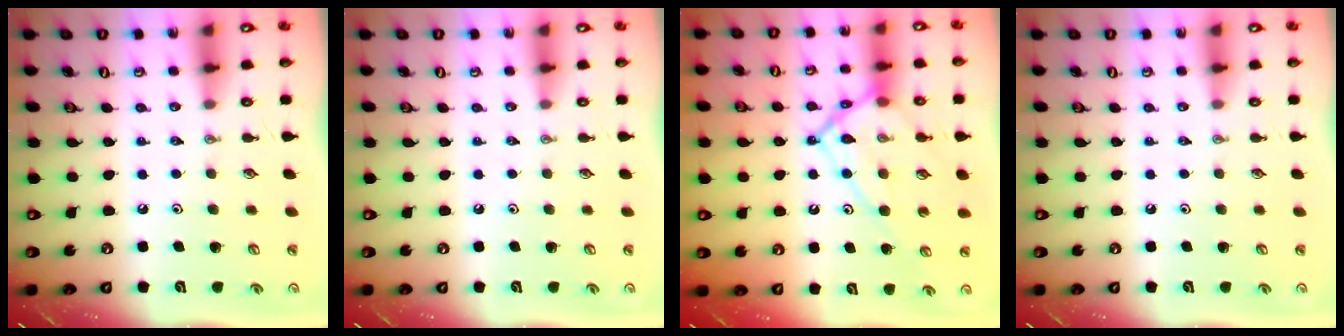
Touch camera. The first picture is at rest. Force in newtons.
{"total": 0.0}
{"total": 15.0, "press": 14.9, "slide": 1.7}
{"total": 0.0}